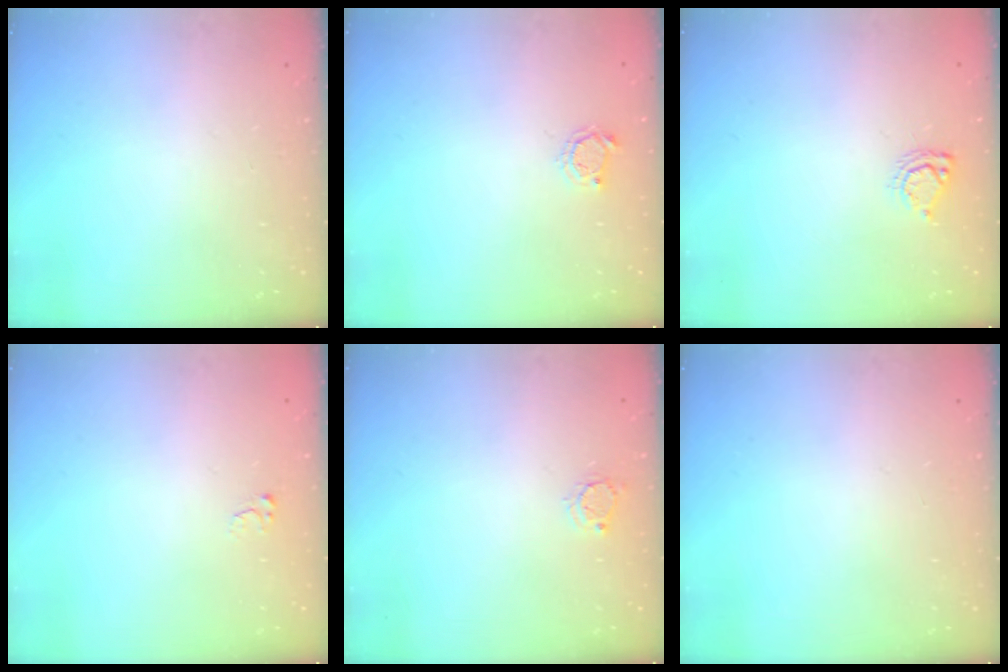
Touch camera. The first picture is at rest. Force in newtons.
{"total": 3.6, "press": 3.5, "slide": 0.5}
{"total": 6.0, "press": 6.0, "slide": 0.7}
{"total": 2.5, "press": 2.5, "slide": 0.3}
{"total": 3.3, "press": 3.3, "slide": 0.2}
{"total": 0.0}